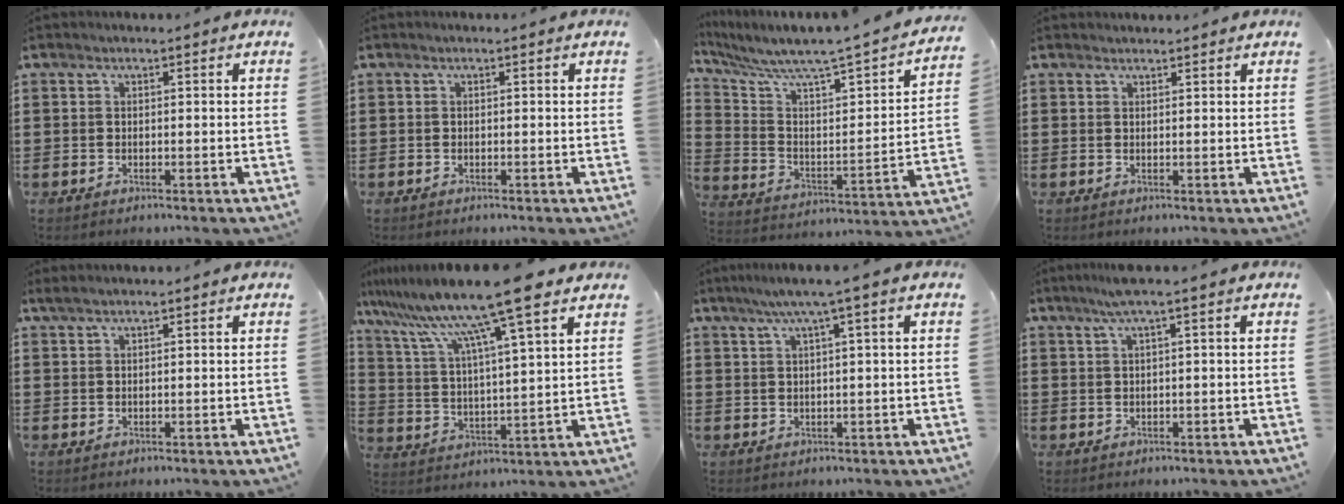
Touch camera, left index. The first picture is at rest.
{"total": 0.0}
{"total": 4.7, "force": [4.0, -0.1, 2.4], "torque": [-0.071, -0.051, 0.056]}
{"total": 1.1, "force": [1.1, 0.2, 0.0], "torque": [-0.003, 0.000, 0.021]}
{"total": 1.3, "force": [1.1, 0.1, 0.7], "torque": [-0.015, 0.000, 0.021]}
{"total": 13.1, "force": [10.2, -0.3, 8.1], "torque": [-0.193, -0.049, 0.166]}
{"total": 3.4, "force": [1.6, -0.4, 3.0], "torque": [-0.060, -0.003, 0.024]}
{"total": 2.5, "force": [1.3, -0.3, 2.2], "torque": [-0.041, 0.000, 0.023]}